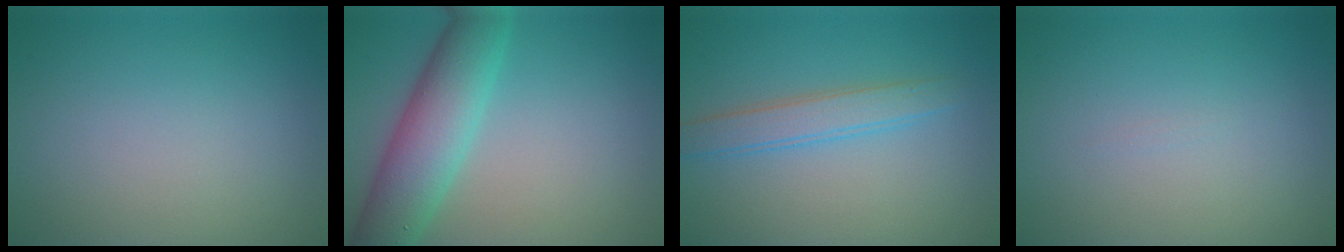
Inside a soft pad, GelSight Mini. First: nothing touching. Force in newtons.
{"total": 6.7, "press": 6.7, "slide": 0.0}
{"total": 2.7, "press": 2.7, "slide": 0.1}
{"total": 0.0}